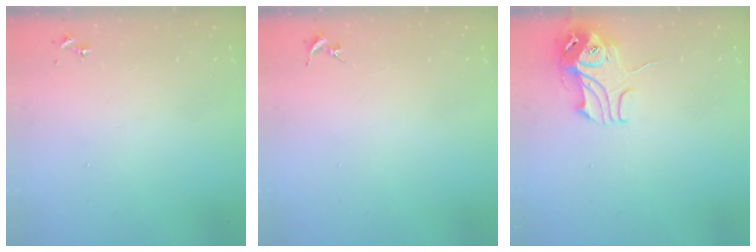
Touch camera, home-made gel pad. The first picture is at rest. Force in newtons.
{"total": 0.0}
{"total": 10.9, "press": 10.9, "slide": 1.1}